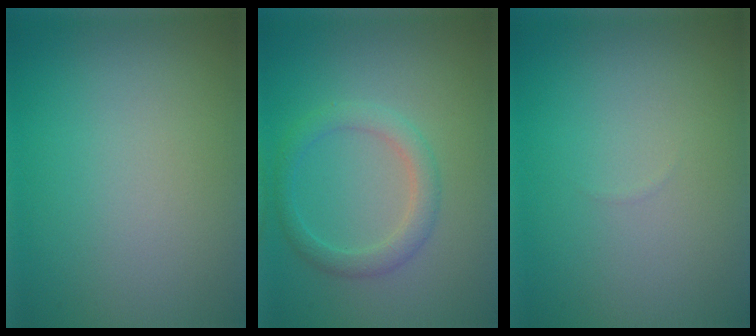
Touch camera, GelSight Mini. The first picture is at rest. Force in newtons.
{"total": 2.4, "press": 2.4, "slide": 0.1}
{"total": 0.0}